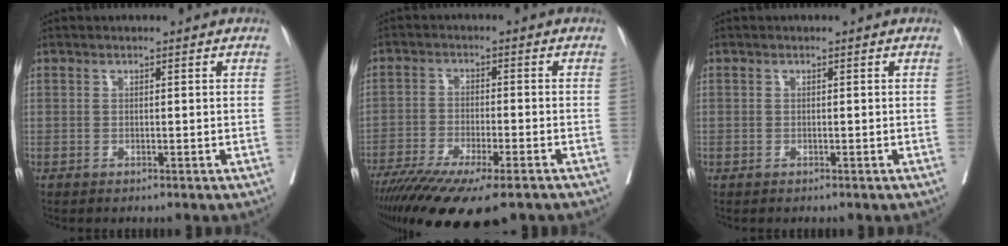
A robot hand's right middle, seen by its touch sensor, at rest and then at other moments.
{"total": 16.7, "force": [-12.7, 2.8, 10.5], "torque": [-0.166, -0.036, -0.202]}
{"total": 0.8, "force": [-0.4, 0.7, -0.1], "torque": [0.001, 0.008, -0.011]}